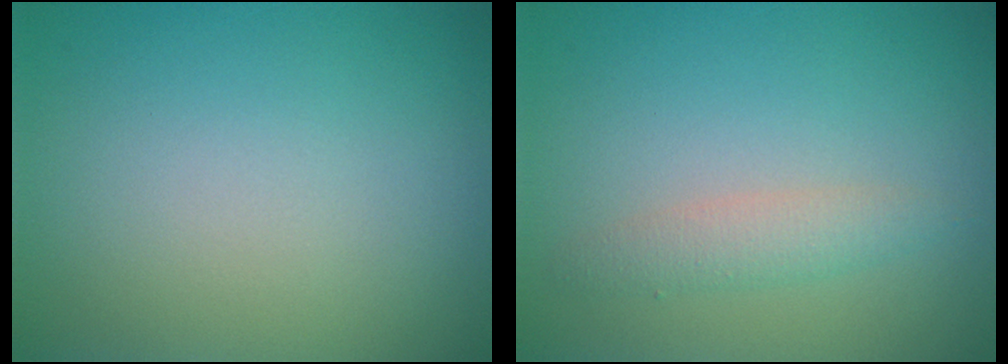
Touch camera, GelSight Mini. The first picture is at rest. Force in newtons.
{"total": 1.9, "press": 1.9, "slide": 0.1}